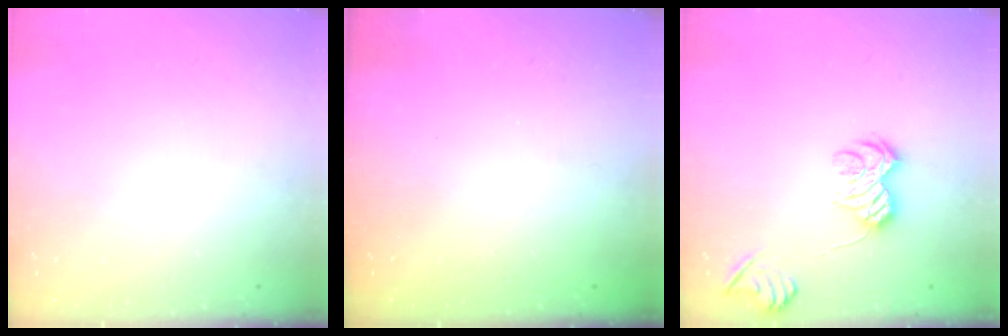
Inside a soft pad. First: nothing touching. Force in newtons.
{"total": 2.5, "press": 2.4, "slide": 0.8}
{"total": 8.4, "press": 8.3, "slide": 1.2}